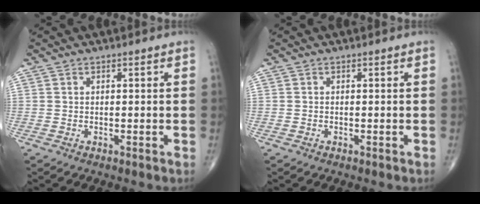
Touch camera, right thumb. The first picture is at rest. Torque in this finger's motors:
{"motor_torque": [-0.31, 0.07, -0.11, 0.00, 0.01]}